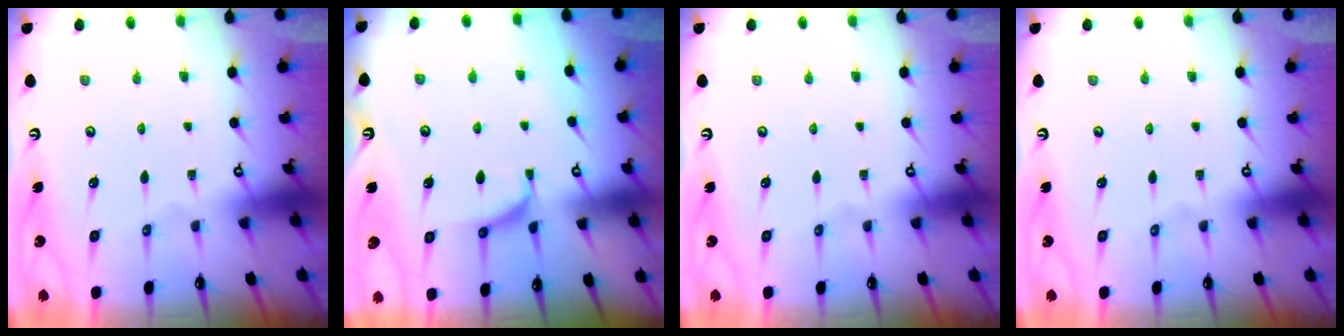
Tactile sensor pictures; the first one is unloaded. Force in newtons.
{"total": 1.2, "press": 1.2, "slide": 0.4}
{"total": 0.0}
{"total": 0.0}